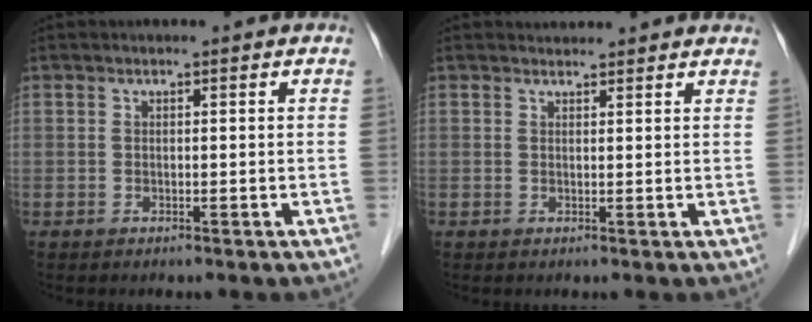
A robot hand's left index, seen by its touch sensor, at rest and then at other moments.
{"total": 2.4, "force": [2.4, 0.4, -0.1], "torque": [-0.010, 0.012, 0.029]}